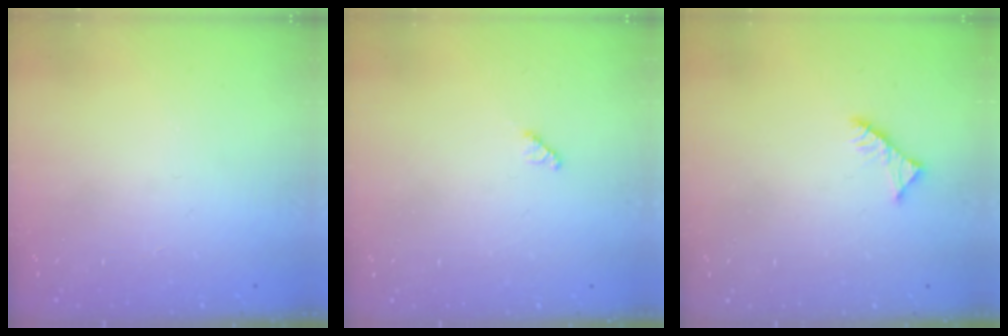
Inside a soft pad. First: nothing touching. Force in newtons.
{"total": 2.9, "press": 2.9, "slide": 0.3}
{"total": 2.9, "press": 2.9, "slide": 0.4}